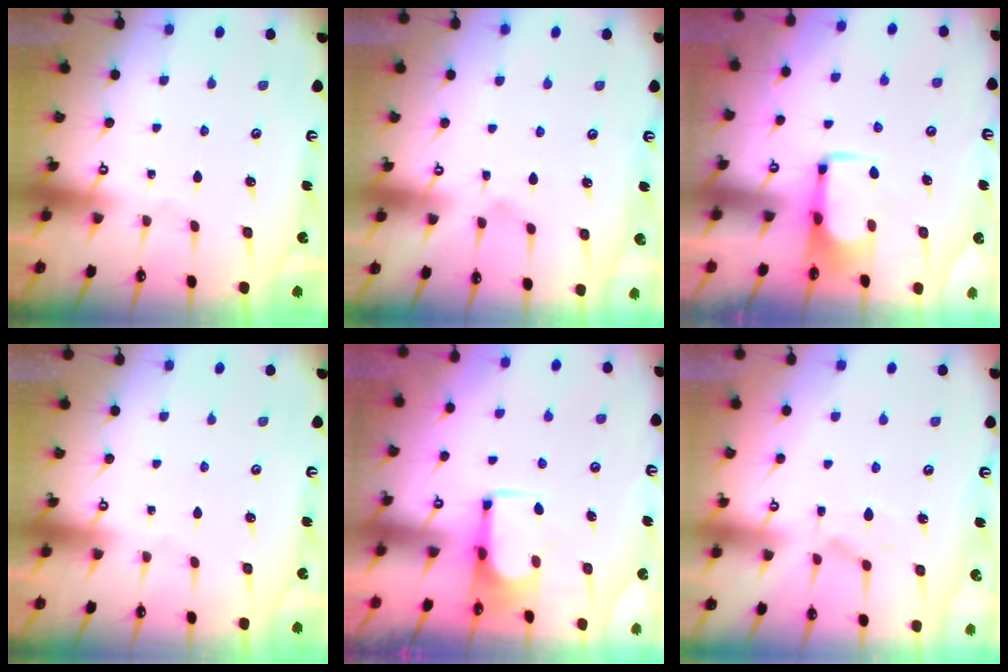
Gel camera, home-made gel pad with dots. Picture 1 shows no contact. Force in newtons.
{"total": 3.3, "press": 3.3, "slide": 0.4}
{"total": 2.0, "press": 2.0, "slide": 0.4}
{"total": 0.0}
{"total": 0.9, "press": 0.3, "slide": 0.8}
{"total": 0.7, "press": 0.3, "slide": 0.7}